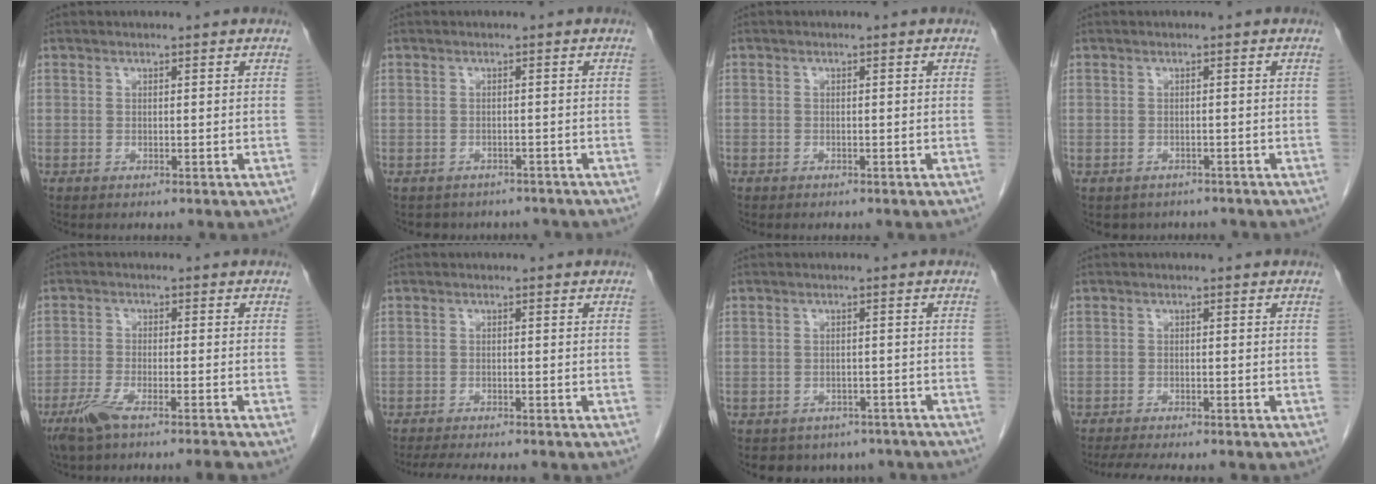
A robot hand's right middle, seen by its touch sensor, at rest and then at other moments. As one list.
[{"total": 5.8, "force": [-5.1, 2.9, 0.5], "torque": [-0.005, 0.007, -0.055]}, {"total": 0.6, "force": [-0.4, 0.4, 0.0], "torque": [-0.009, 0.002, -0.009]}, {"total": 2.9, "force": [-2.4, 1.5, 0.3], "torque": [-0.010, 0.002, -0.031]}, {"total": 6.5, "force": [-5.2, -0.4, 3.9], "torque": [-0.074, -0.014, -0.096]}, {"total": 8.2, "force": [-7.3, 1.2, 3.6], "torque": [-0.053, -0.011, -0.105]}, {"total": 8.4, "force": [-6.8, 4.9, 1.2], "torque": [-0.008, 0.009, -0.071]}, {"total": 9.2, "force": [-8.0, 1.5, 4.2], "torque": [-0.062, -0.012, -0.113]}]